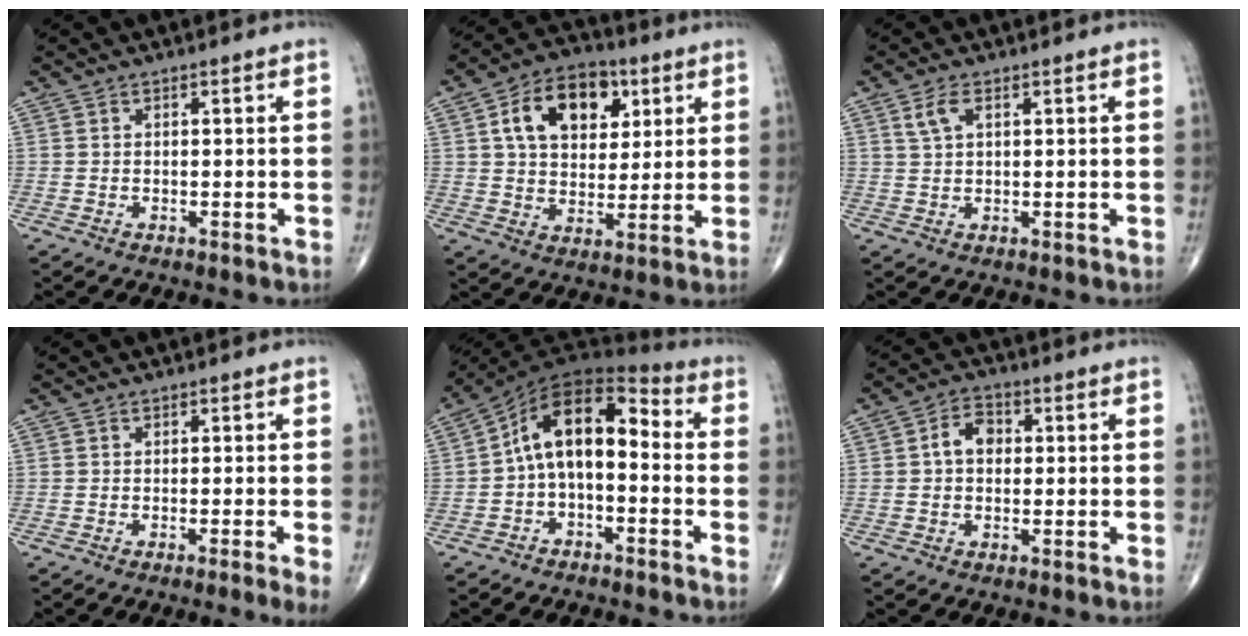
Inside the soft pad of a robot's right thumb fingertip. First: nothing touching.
{"total": 14.8, "force": [5.3, 9.7, 9.9], "torque": [-0.127, -0.004, 0.086]}
{"total": 3.1, "force": [1.4, 1.5, 2.3], "torque": [-0.049, 0.005, 0.032]}
{"total": 2.9, "force": [-1.3, -0.4, 2.5], "torque": [-0.045, -0.006, -0.023]}
{"total": 12.0, "force": [-1.0, 6.9, 9.8], "torque": [-0.143, 0.056, -0.031]}
{"total": 5.3, "force": [0.4, 3.8, 3.6], "torque": [-0.056, 0.016, -0.001]}